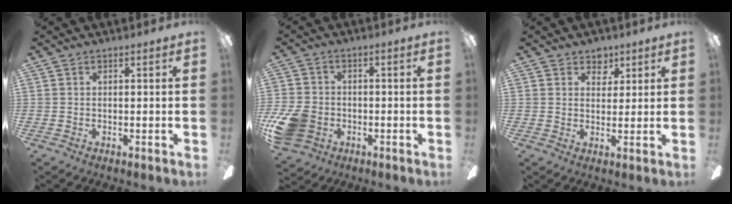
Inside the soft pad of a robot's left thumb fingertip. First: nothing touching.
{"total": 10.1, "force": [-3.5, 7.5, 5.7], "torque": [-0.122, 0.022, -0.063]}
{"total": 4.2, "force": [3.0, 2.9, 0.9], "torque": [-0.005, -0.011, 0.051]}